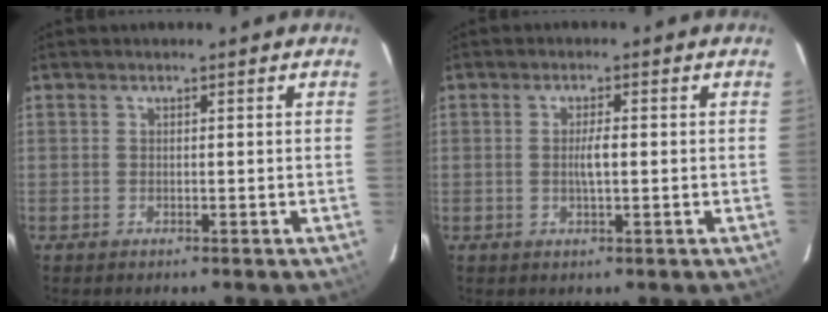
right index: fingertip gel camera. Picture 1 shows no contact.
{"total": 2.7, "force": [-0.2, 0.3, 2.7], "torque": [-0.053, 0.000, -0.003]}